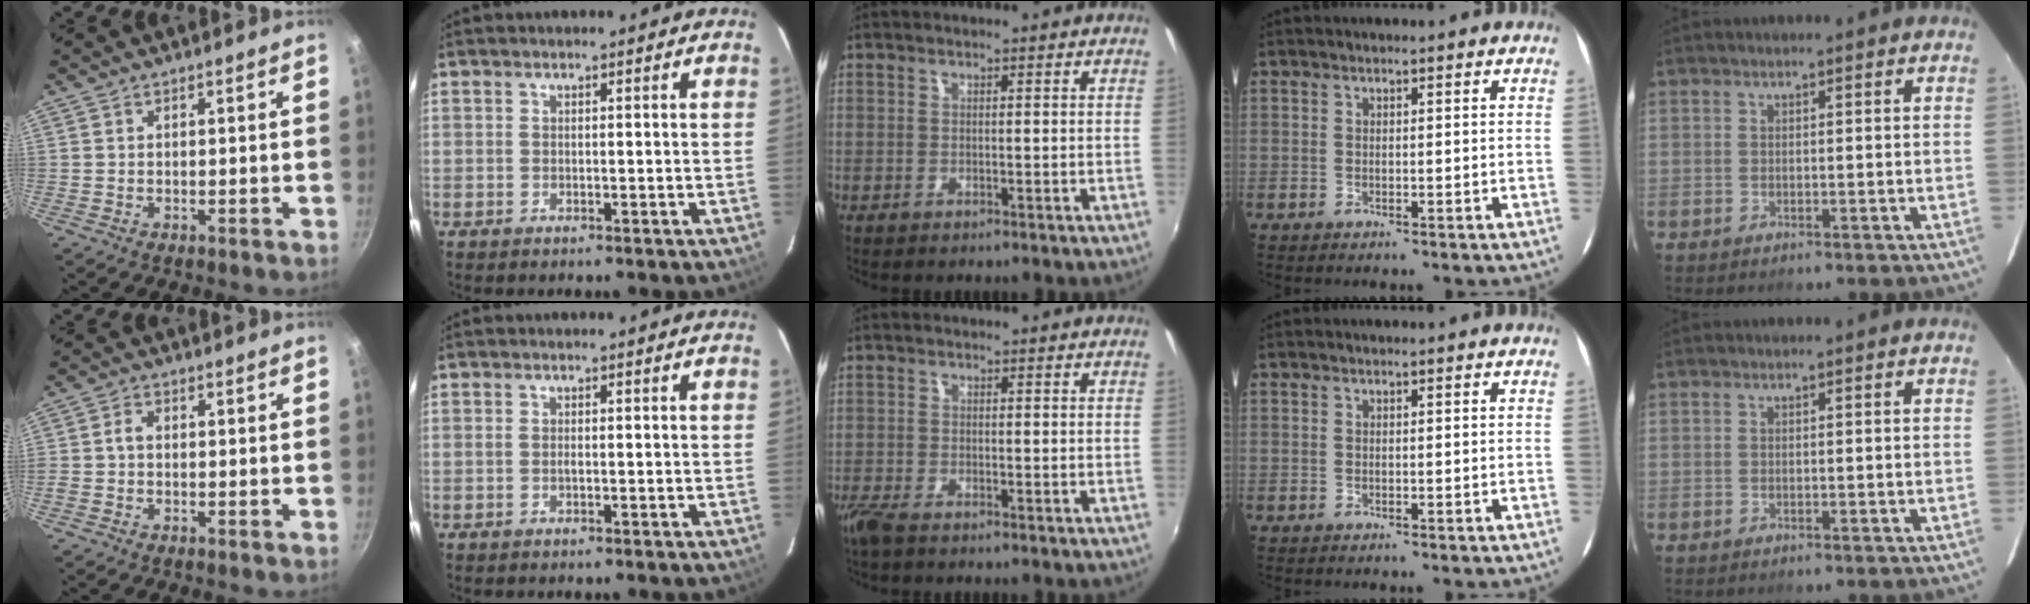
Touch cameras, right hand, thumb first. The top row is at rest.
{"thumb": {"total": 2.1, "force": [-0.3, 1.5, 1.4], "torque": [-0.025, 0.009, -0.009]}, "index": {"total": 0.6, "force": [-0.1, 0.0, 0.5], "torque": [-0.011, 0.000, -0.004]}, "middle": {"total": 3.1, "force": [-2.4, 0.6, 1.7], "torque": [-0.046, -0.011, -0.052]}}